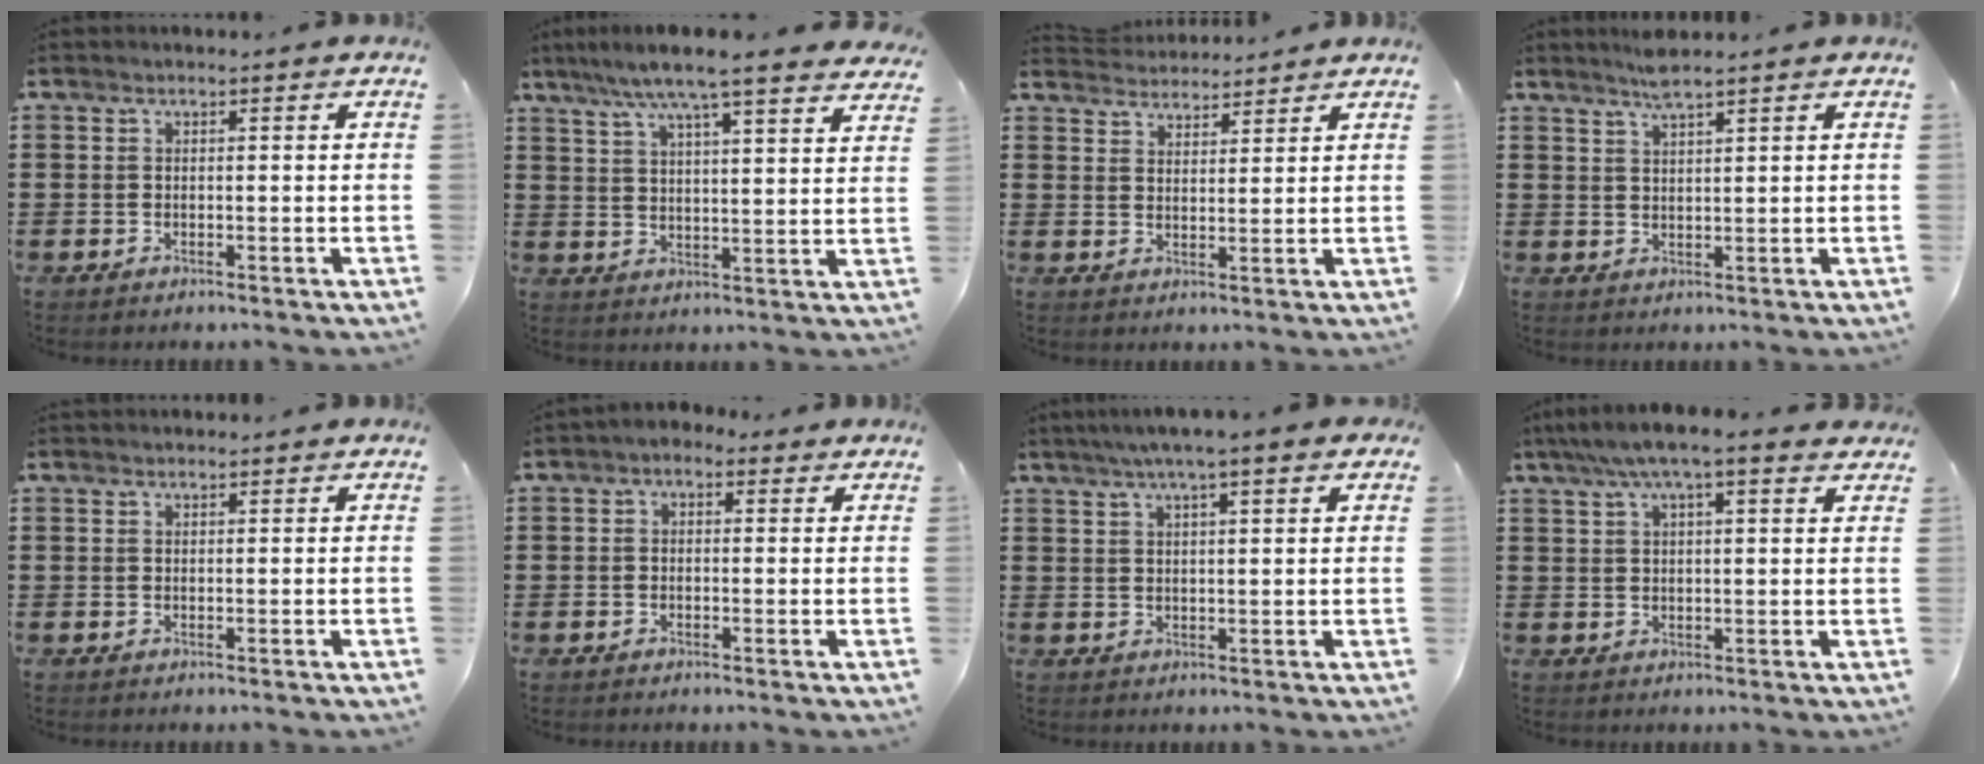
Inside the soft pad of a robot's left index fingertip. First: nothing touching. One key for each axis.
{"total": 7.0, "fx": 6.0, "fy": -0.3, "fz": 3.7, "tx": -0.093, "ty": -0.029, "tz": 0.100}
{"total": 3.5, "fx": 3.5, "fy": 0.3, "fz": -0.3, "tx": -0.006, "ty": -0.011, "tz": 0.065}
{"total": 3.1, "fx": 2.6, "fy": 0.0, "fz": 1.7, "tx": -0.038, "ty": 0.000, "tz": 0.047}
{"total": 0.9, "fx": 0.8, "fy": 0.1, "fz": 0.1, "tx": -0.004, "ty": 0.000, "tz": 0.017}
{"total": 1.3, "fx": 0.0, "fy": 1.1, "fz": 0.7, "tx": -0.017, "ty": 0.006, "tz": -0.001}
{"total": 5.0, "fx": 3.7, "fy": 0.0, "fz": 3.4, "tx": -0.075, "ty": -0.004, "tz": 0.063}
{"total": 5.7, "fx": 4.1, "fy": 0.9, "fz": 3.9, "tx": -0.085, "ty": -0.002, "tz": 0.070}